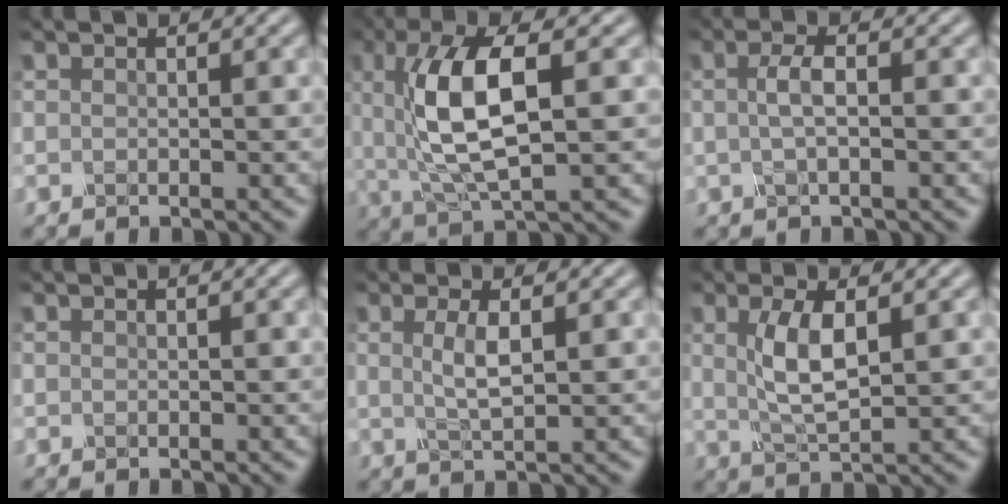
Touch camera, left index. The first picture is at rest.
{"total": 8.4, "force": [1.1, 2.9, 7.8], "torque": [-0.155, -0.001, 0.022]}
{"total": 2.2, "force": [0.1, 0.6, 2.1], "torque": [-0.044, 0.005, -0.001]}
{"total": 0.0}
{"total": 2.7, "force": [0.6, 0.7, 2.5], "torque": [-0.053, 0.000, 0.014]}
{"total": 4.4, "force": [1.0, 1.4, 4.1], "torque": [-0.088, 0.000, 0.022]}